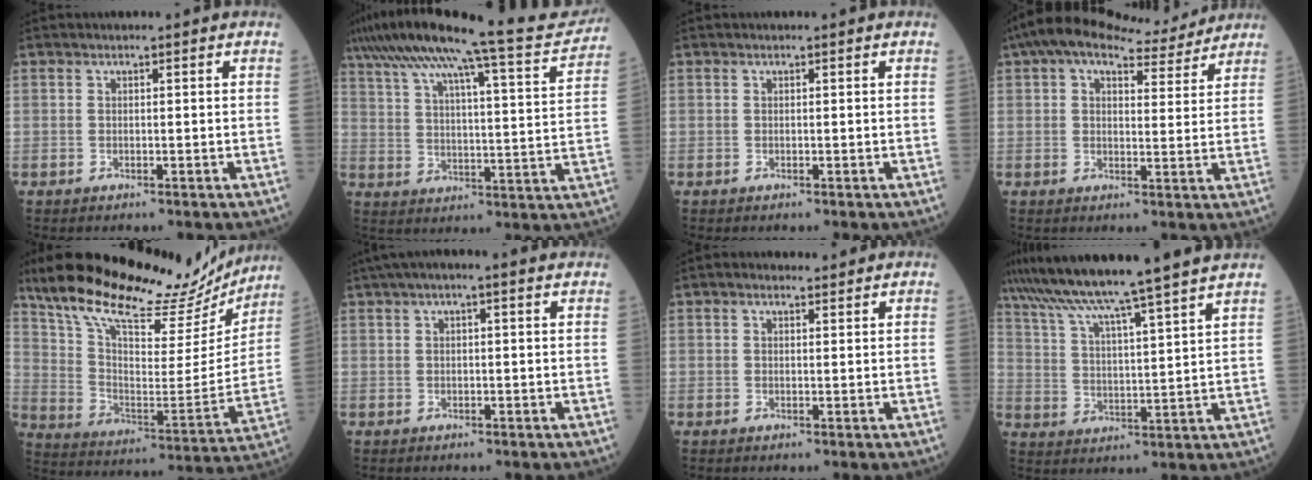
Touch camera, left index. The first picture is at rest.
{"total": 23.9, "force": [20.6, 1.6, 12.1], "torque": [-0.207, -0.003, 0.284]}
{"total": 0.0}
{"total": 11.7, "force": [10.1, 3.1, 5.1], "torque": [-0.080, 0.032, 0.136]}
{"total": 27.2, "force": [22.7, 7.8, 12.9], "torque": [-0.217, 0.004, 0.330]}
{"total": 5.2, "force": [3.3, 0.8, 3.9], "torque": [-0.070, 0.037, 0.049]}
{"total": 1.4, "force": [1.0, 0.7, 0.5], "torque": [-0.017, 0.011, 0.015]}
{"total": 17.4, "force": [14.9, -2.4, 8.8], "torque": [-0.152, -0.009, 0.221]}